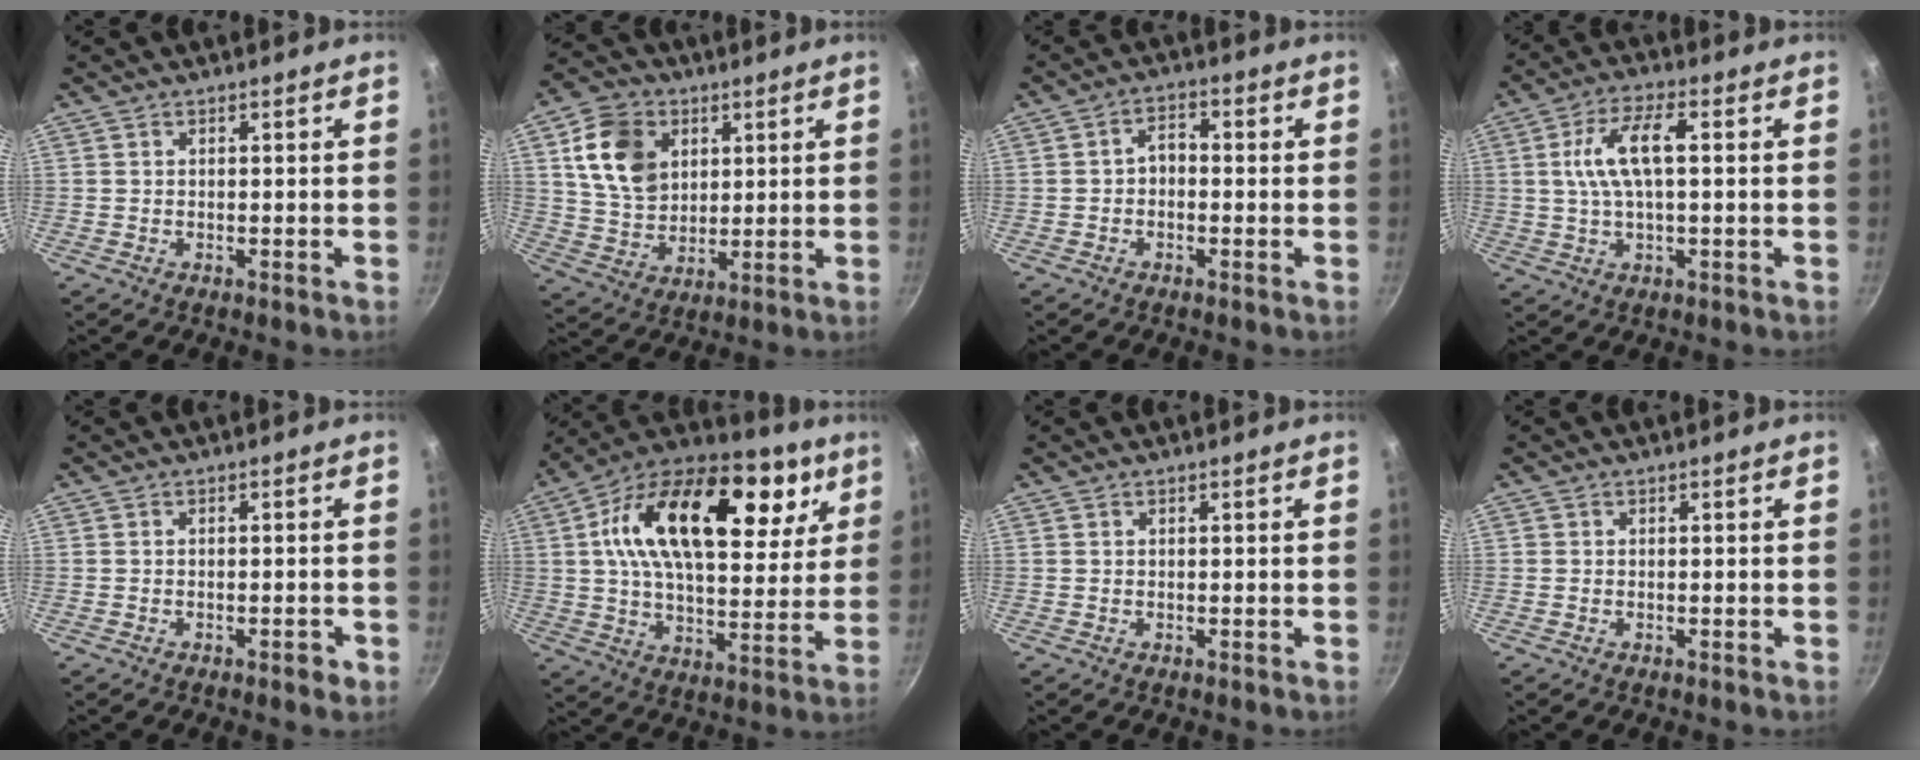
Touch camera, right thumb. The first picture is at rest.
{"total": 13.3, "force": [4.3, 10.0, 7.5], "torque": [-0.111, -0.009, 0.083]}
{"total": 3.6, "force": [-0.3, 2.5, 2.6], "torque": [-0.032, 0.012, -0.011]}
{"total": 9.5, "force": [1.4, 3.6, 8.7], "torque": [-0.174, 0.015, 0.024]}
{"total": 2.1, "force": [-1.1, 0.7, 1.7], "torque": [-0.027, 0.009, -0.011]}
{"total": 28.4, "force": [10.4, 15.5, 21.3], "torque": [-0.348, -0.013, 0.149]}
{"total": 0.0}
{"total": 0.0}